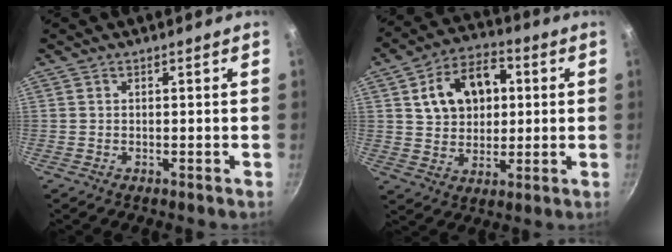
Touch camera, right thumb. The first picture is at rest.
{"total": 13.9, "force": [3.2, 10.0, 9.2], "torque": [-0.118, 0.012, 0.048]}